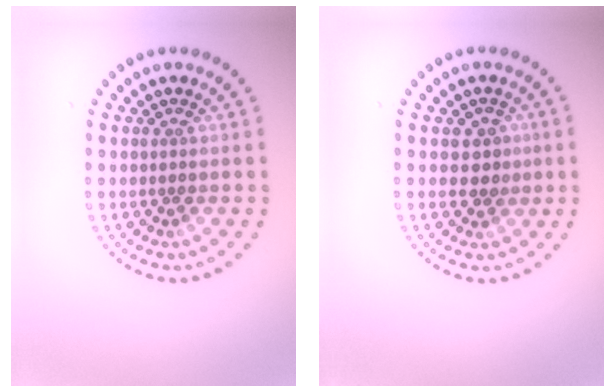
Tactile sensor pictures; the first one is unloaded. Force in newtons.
{"total": 1.8, "press": 1.6, "slide": 0.8}